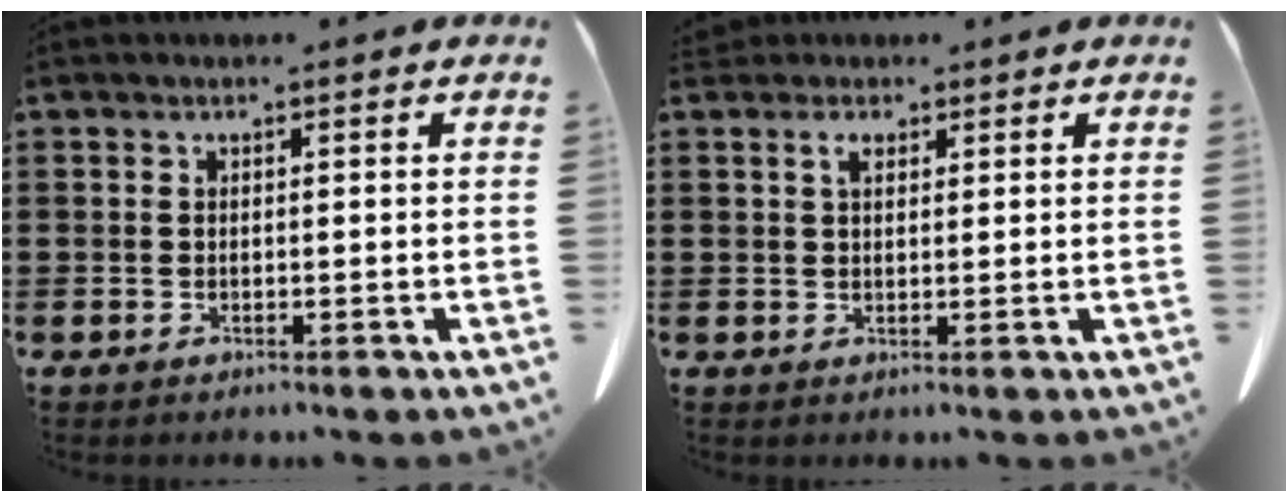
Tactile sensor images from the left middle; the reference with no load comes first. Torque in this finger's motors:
{"motor_torque": [0.44, 0.35, -0.05, 0.01]}